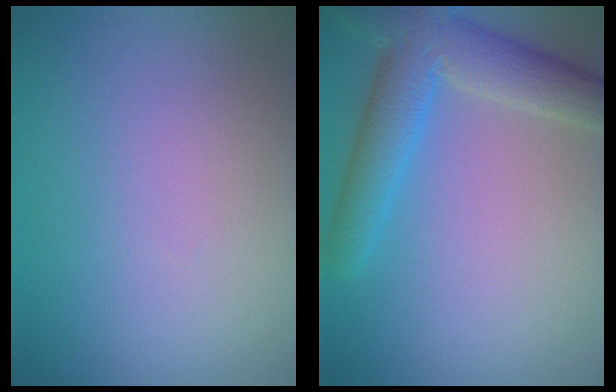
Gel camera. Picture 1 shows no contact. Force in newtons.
{"total": 5.8, "press": 5.8, "slide": 0.3}